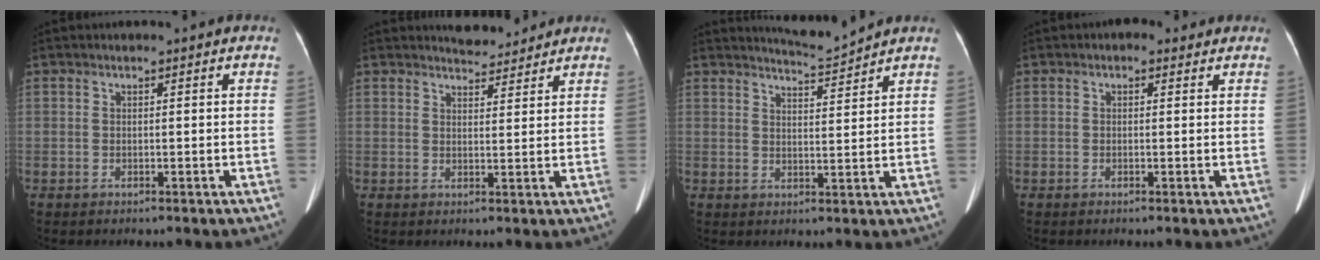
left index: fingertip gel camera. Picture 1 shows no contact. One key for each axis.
{"total": 4.1, "fx": 4.0, "fy": 1.0, "fz": 0.4, "tx": -0.009, "ty": 0.005, "tz": 0.057}
{"total": 4.4, "fx": 4.2, "fy": -1.0, "fz": 0.0, "tx": -0.009, "ty": -0.014, "tz": 0.072}
{"total": 1.9, "fx": 1.1, "fy": 1.4, "fz": 0.8, "tx": -0.013, "ty": 0.019, "tz": 0.012}